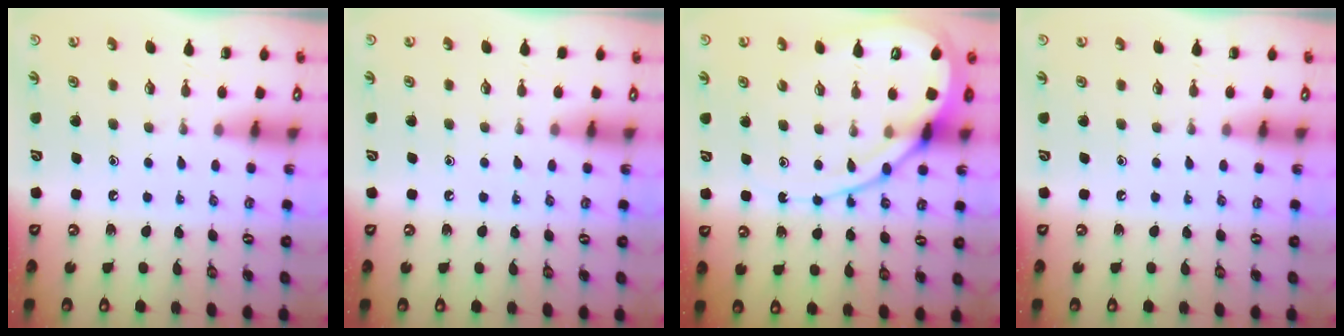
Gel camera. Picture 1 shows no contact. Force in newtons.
{"total": 5.9, "press": 5.8, "slide": 0.8}
{"total": 13.0, "press": 12.9, "slide": 1.4}
{"total": 0.0}